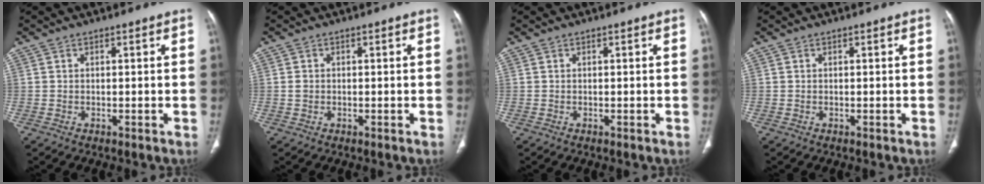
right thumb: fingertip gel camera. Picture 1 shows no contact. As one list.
[{"total": 1.1, "force": [0.0, 1.0, 0.6], "torque": [-0.008, 0.002, 0.002]}, {"total": 0.0}, {"total": 0.0}]